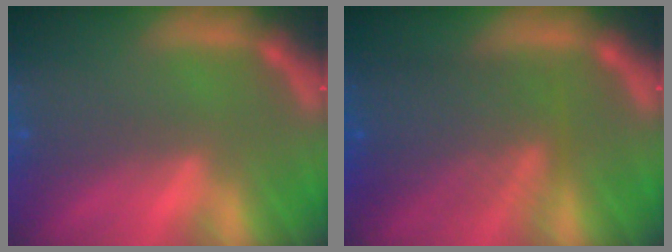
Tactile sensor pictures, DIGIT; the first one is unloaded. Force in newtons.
{"total": 7.6}